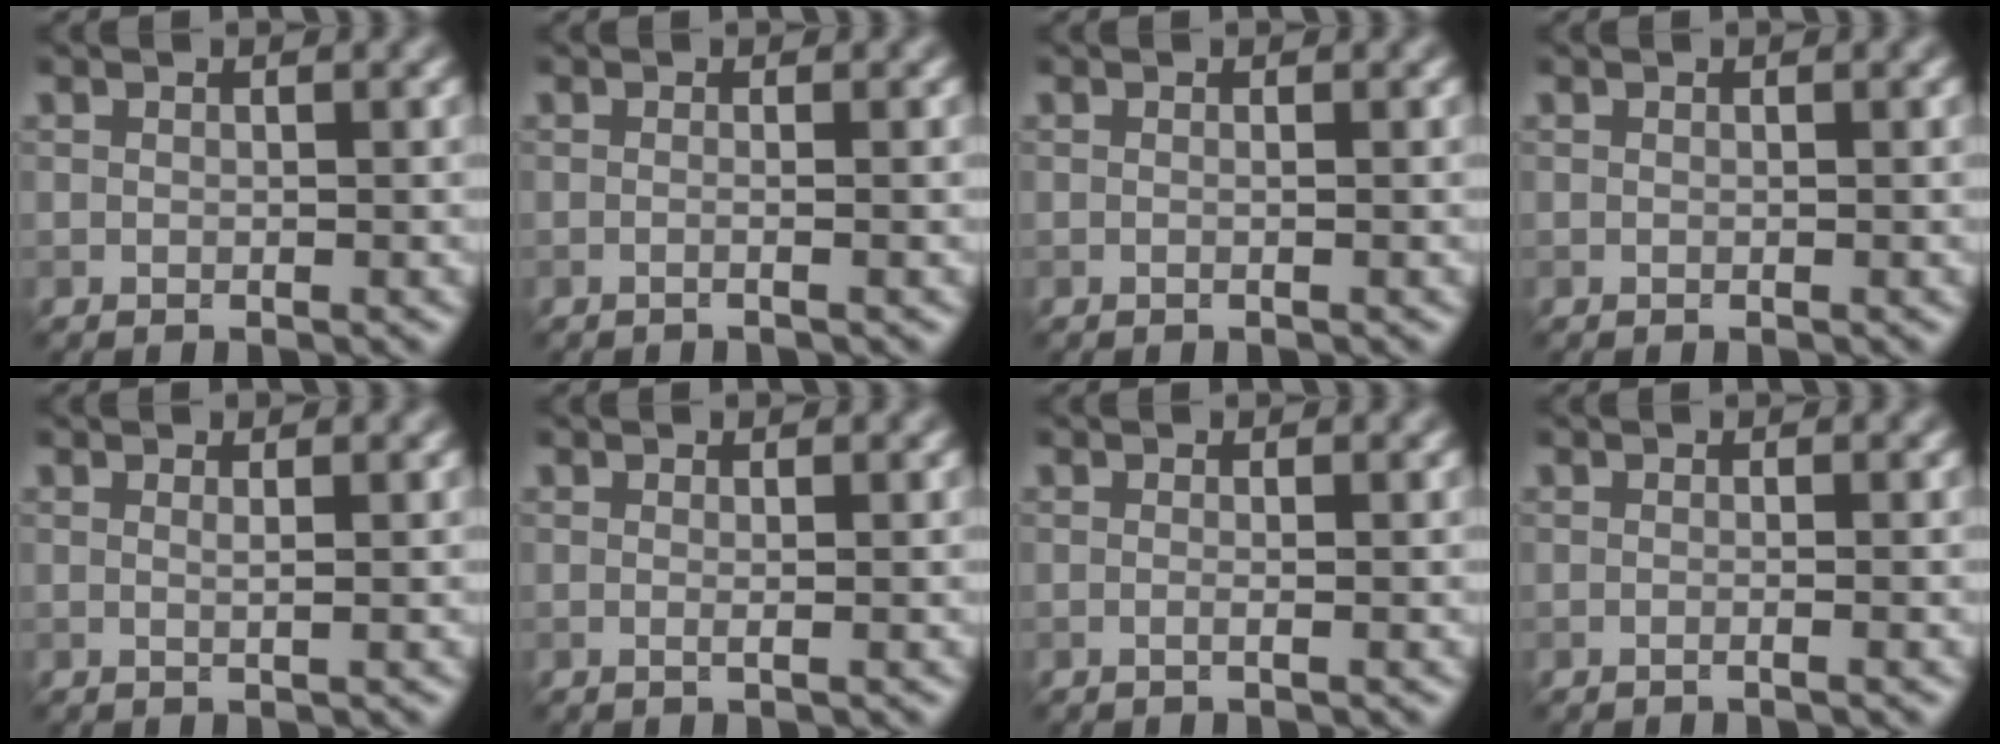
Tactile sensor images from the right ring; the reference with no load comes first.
{"total": 1.6, "force": [0.1, 0.8, 1.4], "torque": [0.008, -0.009, -0.024]}
{"total": 0.5, "force": [0.1, 0.2, 0.5], "torque": [-0.004, -0.011, -0.006]}
{"total": 0.0}
{"total": 0.7, "force": [0.3, 0.1, 0.7], "torque": [-0.008, -0.002, -0.003]}
{"total": 0.6, "force": [0.1, 0.1, 0.6], "torque": [-0.013, -0.007, -0.005]}
{"total": 0.9, "force": [0.1, 0.4, 0.8], "torque": [-0.003, -0.013, -0.014]}
{"total": 0.9, "force": [-0.1, 0.4, 0.9], "torque": [0.004, -0.011, -0.017]}